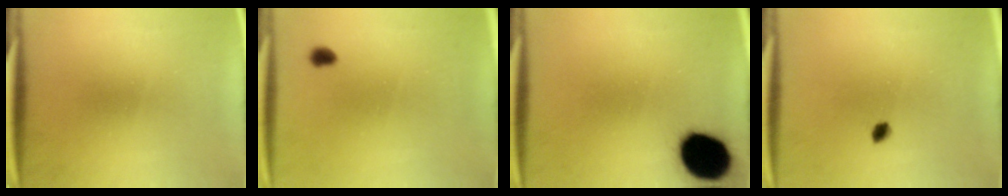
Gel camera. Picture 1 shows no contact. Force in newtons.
{"total": 1.3}
{"total": 13.0}
{"total": 1.5}